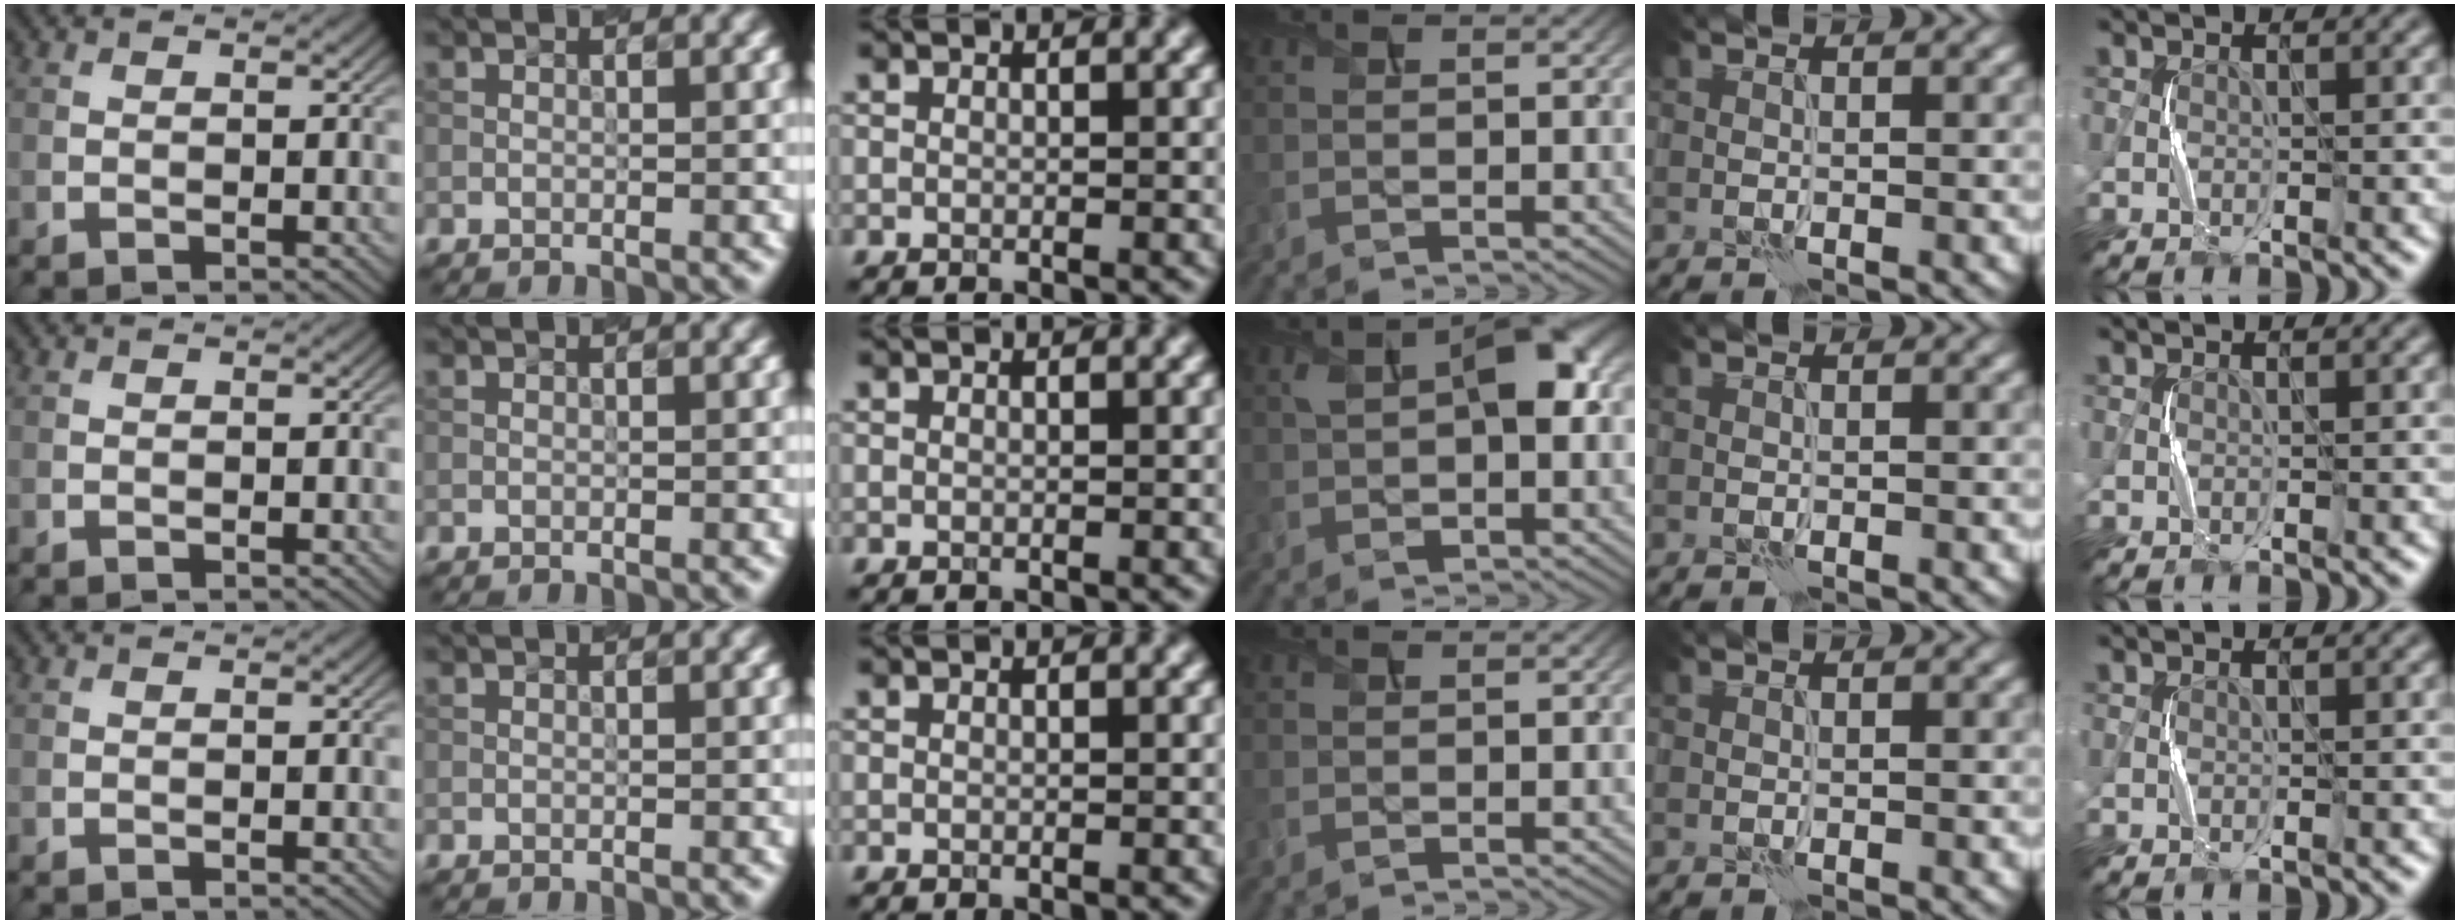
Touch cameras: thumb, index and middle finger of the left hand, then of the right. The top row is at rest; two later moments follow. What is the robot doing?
{"motion": "squeeze", "object": "stress ball aka squeeze ball"}